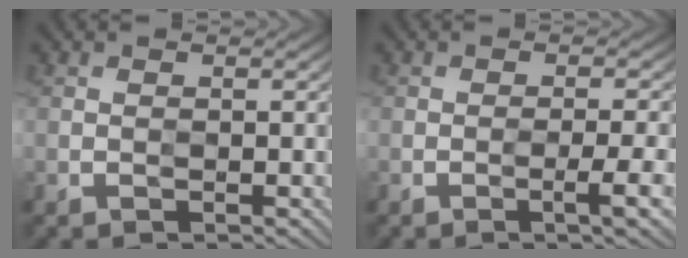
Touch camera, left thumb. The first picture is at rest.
{"total": 3.0, "force": [-1.5, 0.0, 2.6], "torque": [-0.038, 0.011, -0.027]}